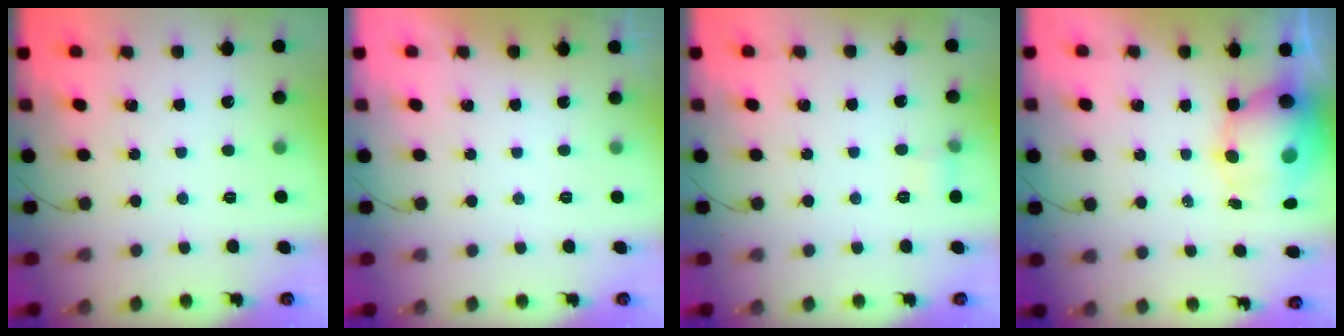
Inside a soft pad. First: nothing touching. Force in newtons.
{"total": 0.0}
{"total": 4.6, "press": 4.3, "slide": 1.5}
{"total": 9.4, "press": 9.1, "slide": 2.3}